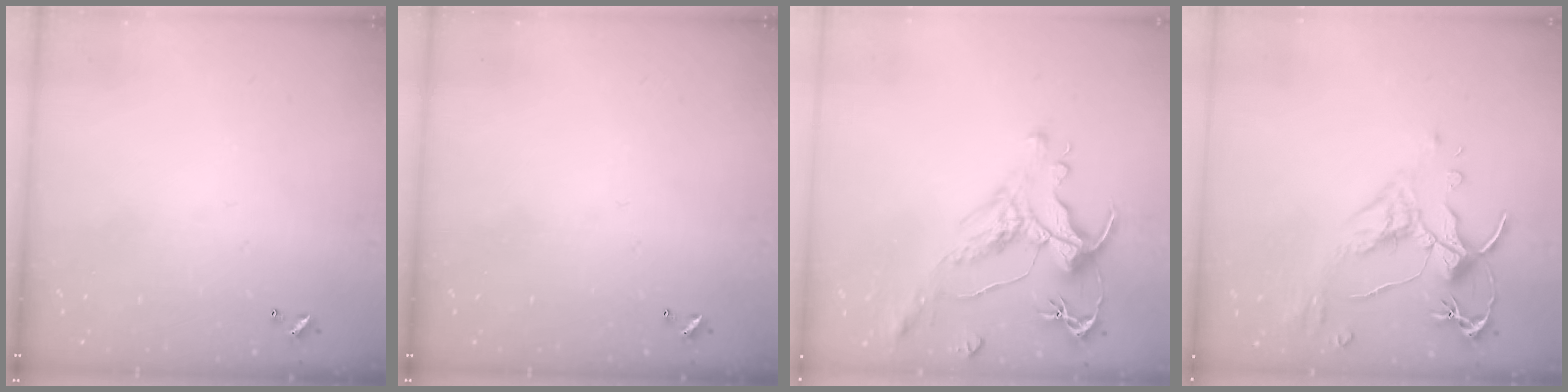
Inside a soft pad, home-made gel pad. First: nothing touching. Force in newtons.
{"total": 0.0}
{"total": 1.3, "press": 0.1, "slide": 1.3}
{"total": 2.5, "press": 2.1, "slide": 1.4}